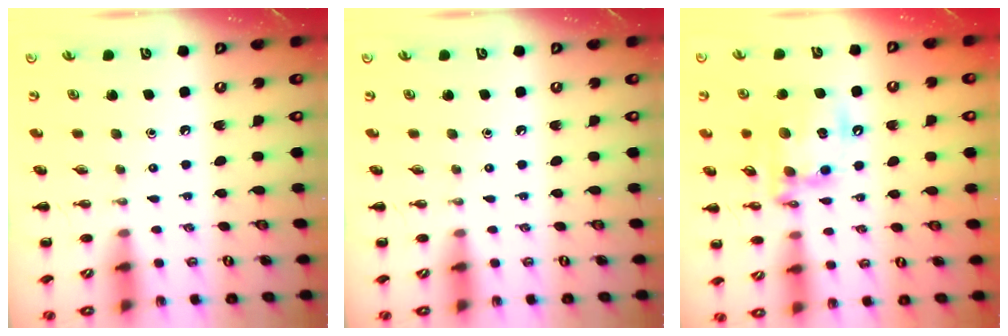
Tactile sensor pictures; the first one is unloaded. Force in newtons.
{"total": 0.0}
{"total": 14.2, "press": 13.8, "slide": 3.4}